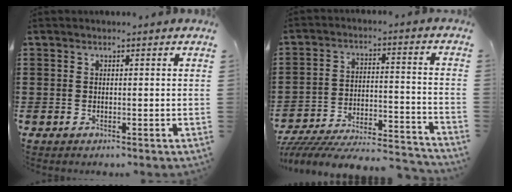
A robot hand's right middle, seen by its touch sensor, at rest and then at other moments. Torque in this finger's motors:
{"motor_torque": [0.88, -0.39, 0.29, 0.21]}